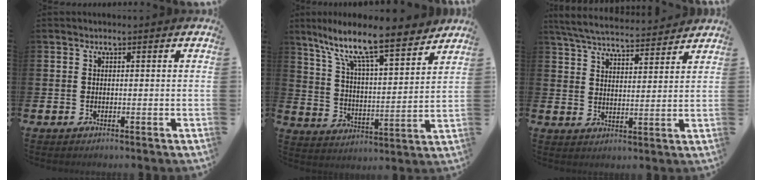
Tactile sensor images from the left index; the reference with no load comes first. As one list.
[{"total": 10.6, "force": [9.3, 1.4, 5.0], "torque": [-0.117, -0.069, 0.151]}, {"total": 5.8, "force": [5.6, 0.8, 1.2], "torque": [-0.045, -0.035, 0.098]}]